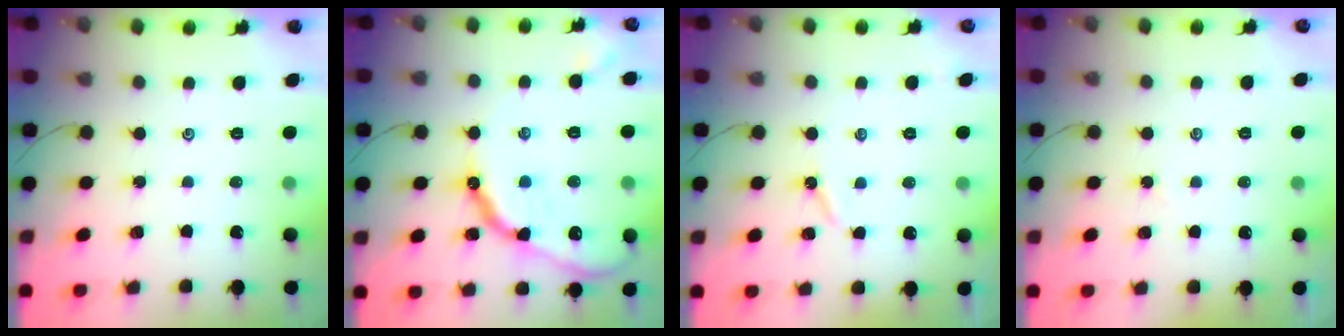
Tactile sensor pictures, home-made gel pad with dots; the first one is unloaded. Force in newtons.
{"total": 16.3, "press": 16.3, "slide": 1.3}
{"total": 3.0, "press": 3.0, "slide": 0.4}
{"total": 1.4, "press": 1.4, "slide": 0.4}